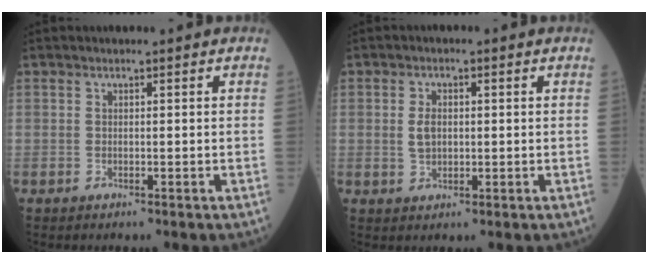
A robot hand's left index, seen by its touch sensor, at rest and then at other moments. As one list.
[{"total": 3.0, "force": [0.3, 1.8, 2.3], "torque": [-0.053, 0.005, 0.006]}]